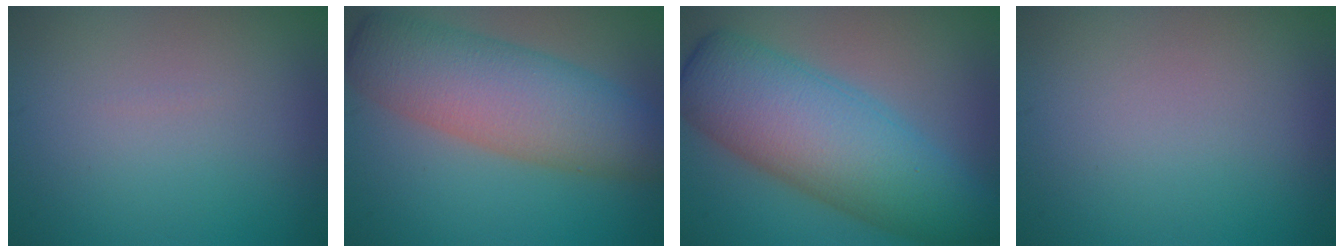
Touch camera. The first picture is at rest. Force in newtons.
{"total": 8.3, "press": 8.3, "slide": 0.2}
{"total": 10.8, "press": 10.8, "slide": 0.2}
{"total": 0.0}